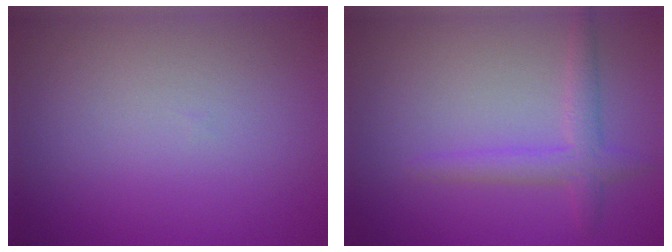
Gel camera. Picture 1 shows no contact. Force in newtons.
{"total": 2.4, "press": 2.4, "slide": 0.1}